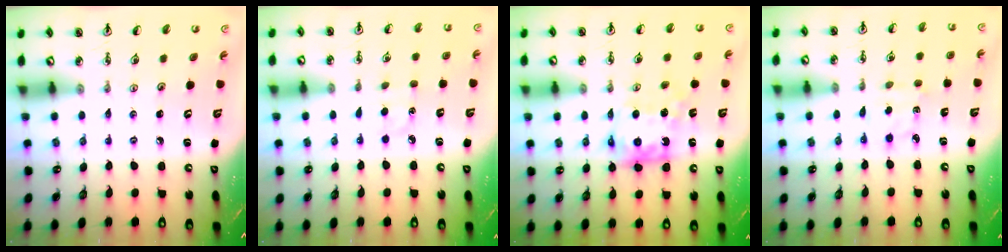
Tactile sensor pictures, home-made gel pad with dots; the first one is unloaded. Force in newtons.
{"total": 4.2, "press": 4.2, "slide": 0.5}
{"total": 9.3, "press": 9.3, "slide": 0.4}
{"total": 2.7, "press": 2.6, "slide": 0.6}